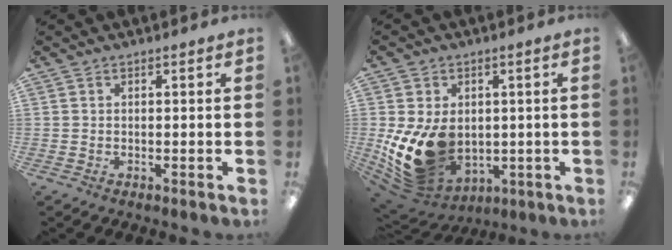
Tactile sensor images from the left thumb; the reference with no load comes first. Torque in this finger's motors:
{"motor_torque": [0.77, 2.50, 0.92, -0.88, 0.55]}